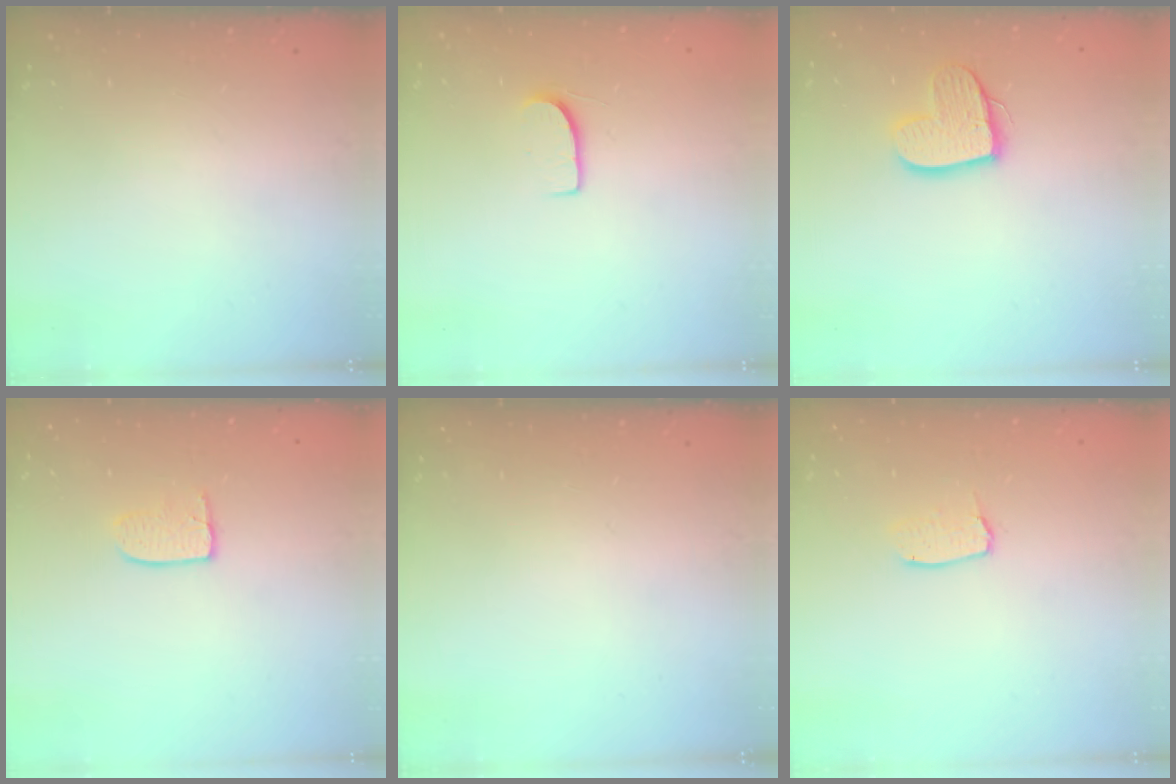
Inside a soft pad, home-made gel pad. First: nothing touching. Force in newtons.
{"total": 7.1, "press": 7.1, "slide": 0.6}
{"total": 11.9, "press": 11.8, "slide": 1.1}
{"total": 4.9, "press": 4.9, "slide": 0.3}
{"total": 0.0}
{"total": 4.9, "press": 4.9, "slide": 0.3}